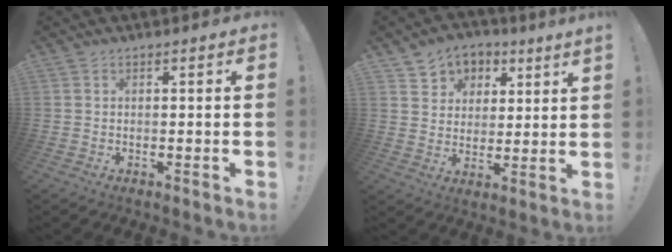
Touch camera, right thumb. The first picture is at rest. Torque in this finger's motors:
{"motor_torque": [0.09, 0.15, 0.50, 0.34, 0.01]}